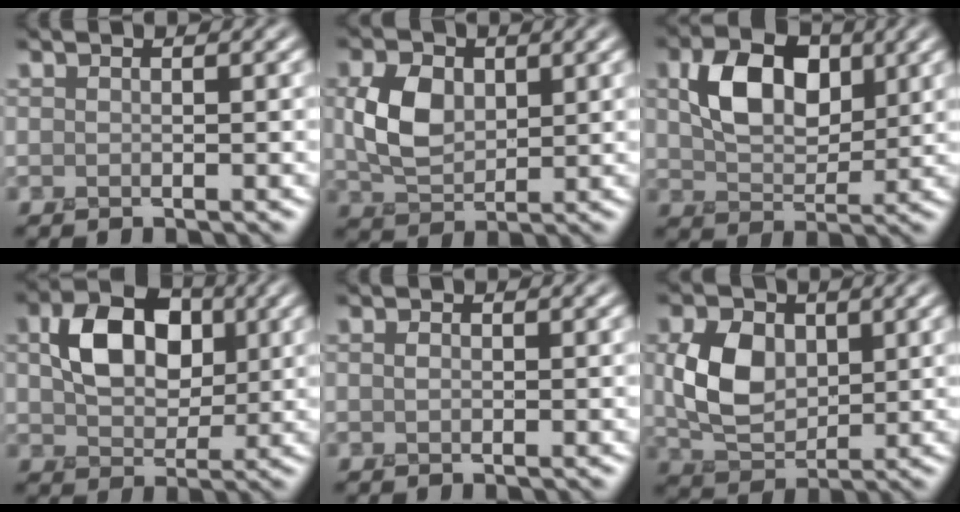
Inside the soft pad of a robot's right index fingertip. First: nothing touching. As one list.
[{"total": 4.6, "force": [0.3, 3.2, 3.2], "torque": [-0.072, -0.005, 0.003]}, {"total": 6.1, "force": [1.3, 4.1, 4.3], "torque": [-0.084, -0.002, 0.020]}, {"total": 6.4, "force": [0.8, 4.6, 4.4], "torque": [-0.084, -0.002, 0.009]}, {"total": 0.6, "force": [-0.2, 0.5, 0.4], "torque": [-0.006, -0.003, -0.006]}, {"total": 5.6, "force": [0.3, 4.0, 3.9], "torque": [-0.080, -0.007, 0.005]}]